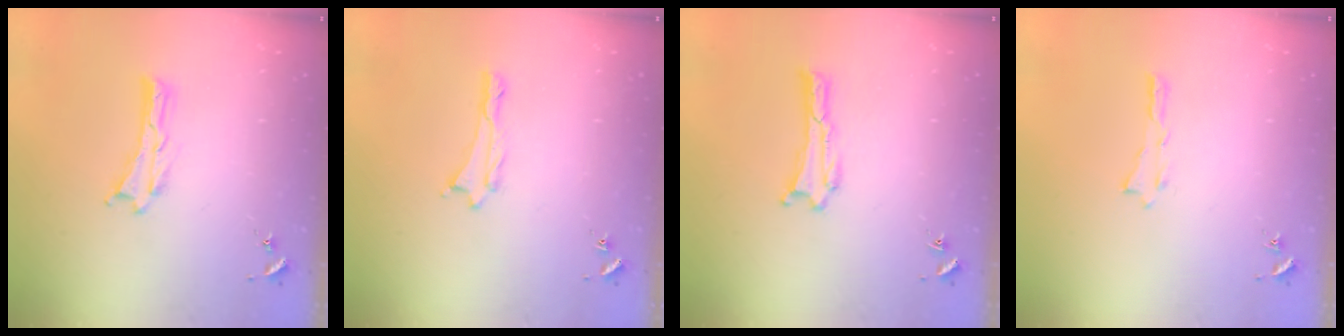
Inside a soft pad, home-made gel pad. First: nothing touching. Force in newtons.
{"total": 0.6, "press": 0.5, "slide": 0.2}
{"total": 0.0}
{"total": 0.0}